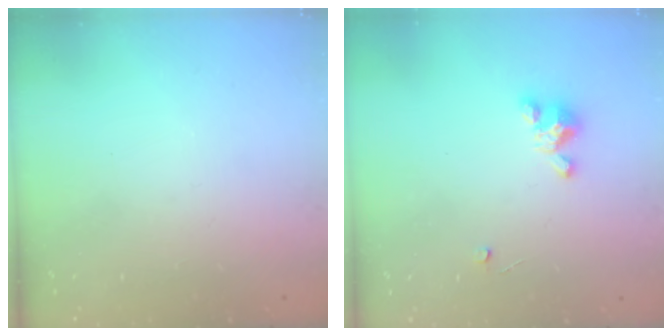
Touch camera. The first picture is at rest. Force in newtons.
{"total": 3.5, "press": 3.5, "slide": 0.2}